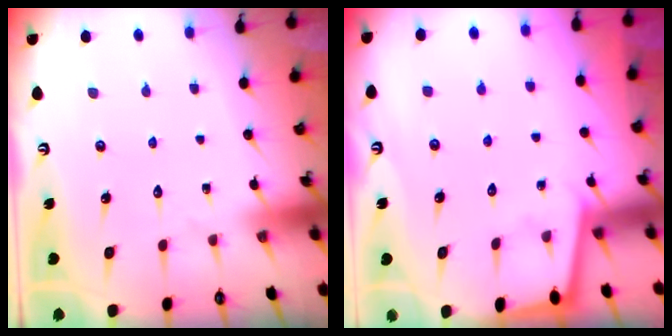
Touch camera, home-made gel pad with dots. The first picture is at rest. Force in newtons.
{"total": 1.8, "press": 1.8, "slide": 0.4}